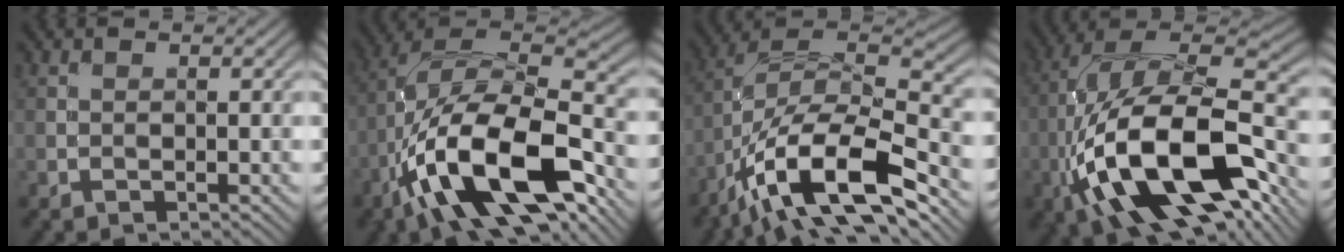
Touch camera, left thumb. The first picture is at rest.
{"total": 18.0, "force": [-8.5, 7.7, 13.9], "torque": [-0.259, -0.009, -0.160]}
{"total": 16.5, "force": [-9.6, 6.2, 12.0], "torque": [-0.229, -0.012, -0.184]}
{"total": 19.3, "force": [-5.7, 8.9, 16.1], "torque": [-0.326, 0.001, -0.098]}